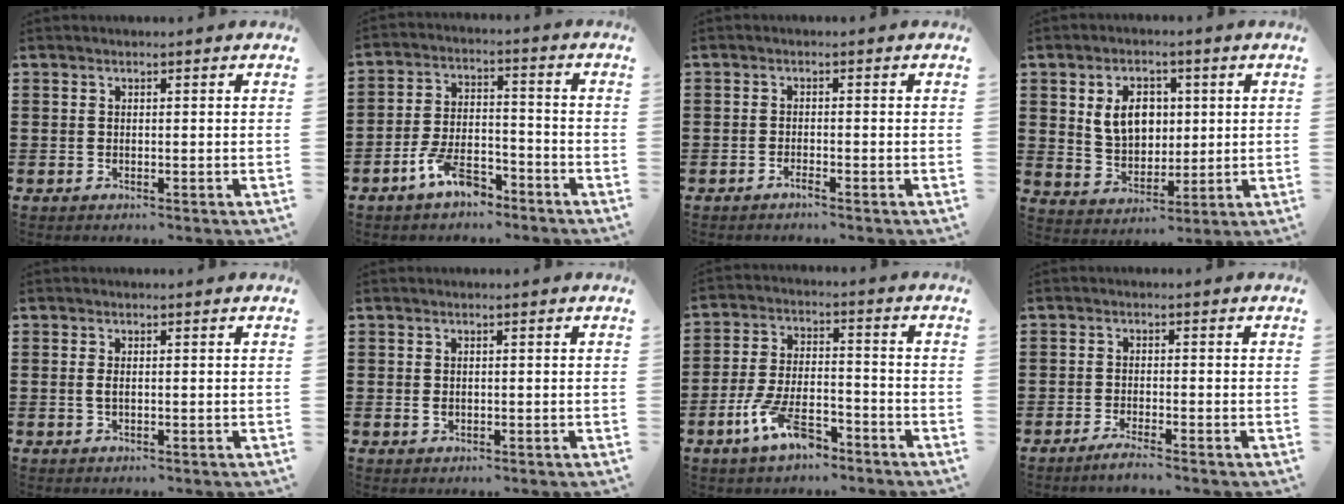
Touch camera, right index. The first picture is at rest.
{"total": 7.3, "force": [-5.1, 2.9, 4.4], "torque": [-0.096, 0.009, -0.097]}
{"total": 1.1, "force": [-1.0, 0.1, 0.6], "torque": [-0.011, -0.004, -0.018]}
{"total": 7.2, "force": [1.7, 5.4, 4.5], "torque": [-0.091, 0.012, 0.026]}
{"total": 1.1, "force": [0.0, 0.3, 1.1], "torque": [-0.030, -0.003, -0.002]}
{"total": 0.9, "force": [0.0, 0.6, 0.7], "torque": [-0.016, 0.000, 0.001]}
{"total": 9.0, "force": [-5.4, 3.4, 6.3], "torque": [-0.141, 0.003, -0.102]}
{"total": 1.9, "force": [-1.7, -0.1, 0.9], "torque": [-0.014, 0.001, -0.031]}